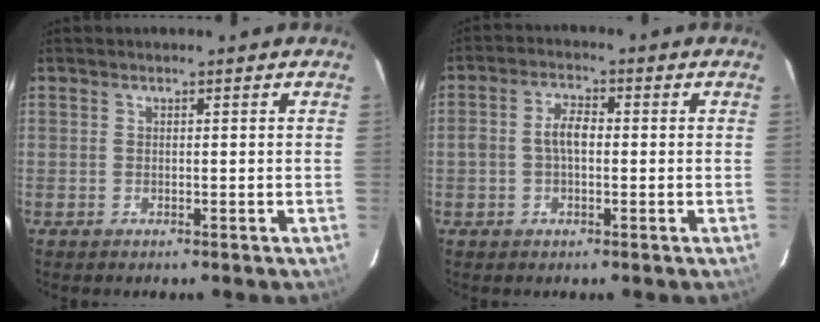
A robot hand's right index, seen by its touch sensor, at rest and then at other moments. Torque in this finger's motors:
{"motor_torque": [0.16, -0.02, 0.18, 0.07]}